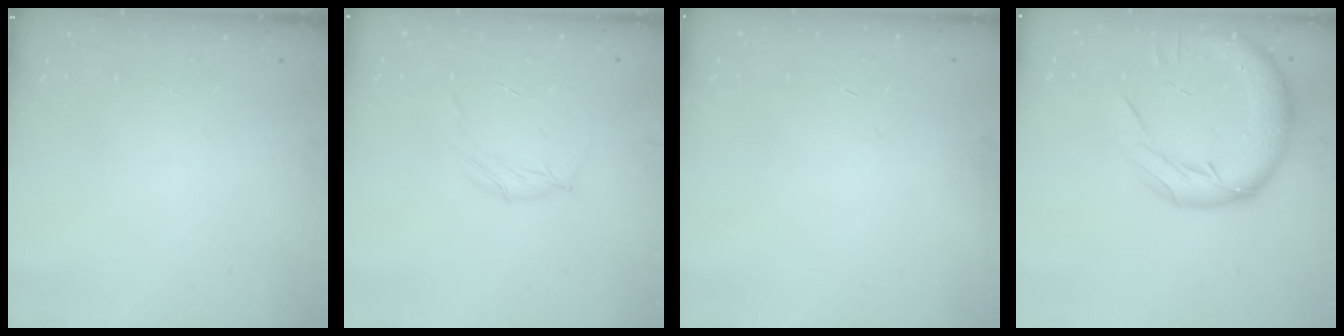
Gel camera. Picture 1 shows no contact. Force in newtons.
{"total": 5.2, "press": 5.1, "slide": 1.0}
{"total": 0.6, "press": 0.5, "slide": 0.2}
{"total": 16.0, "press": 15.9, "slide": 1.9}